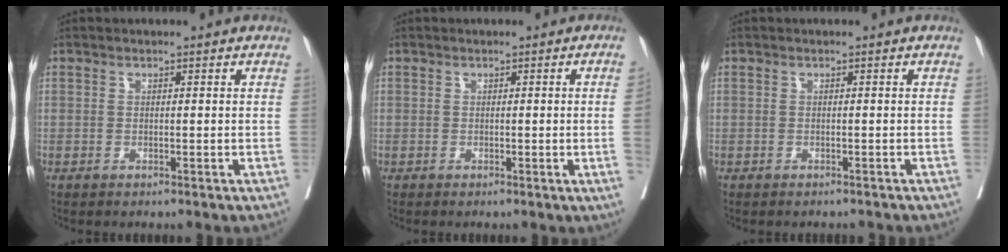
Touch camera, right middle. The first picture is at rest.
{"total": 3.1, "force": [-0.2, -1.2, 2.9], "torque": [-0.043, -0.006, 0.001]}
{"total": 2.2, "force": [-2.0, 0.8, 0.3], "torque": [-0.002, -0.005, -0.032]}